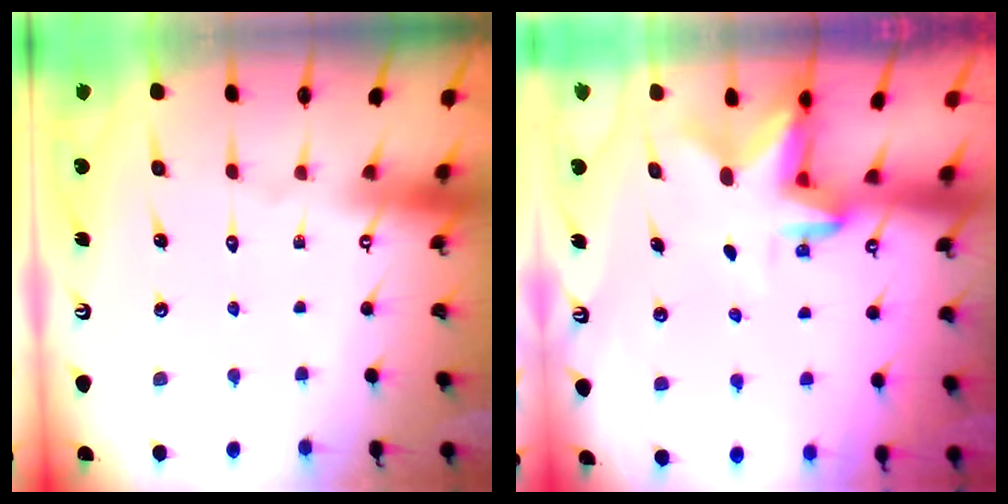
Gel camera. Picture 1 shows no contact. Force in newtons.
{"total": 2.7, "press": 2.6, "slide": 0.5}